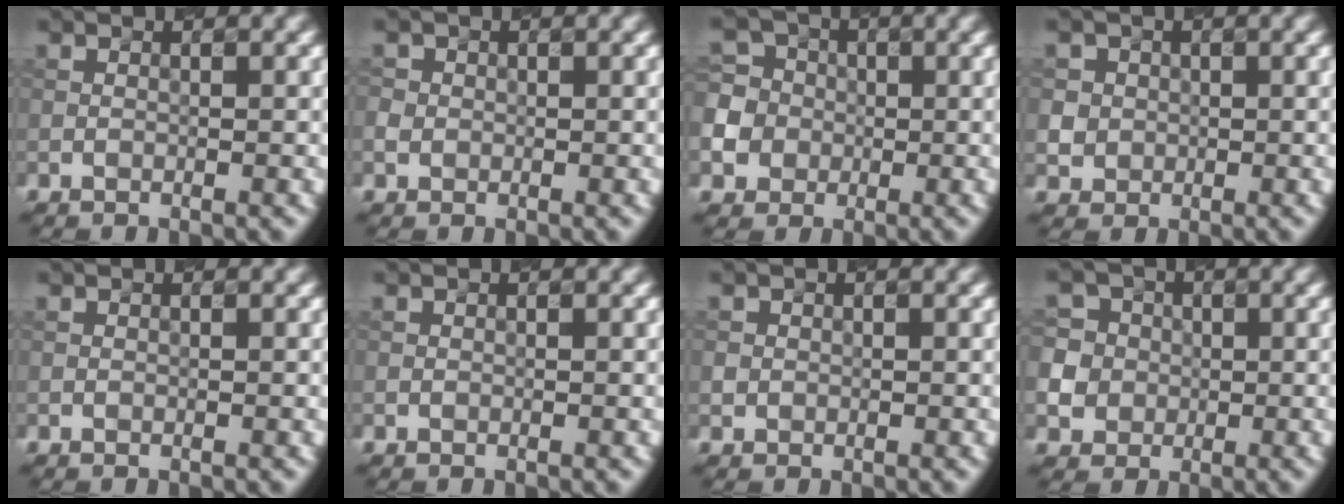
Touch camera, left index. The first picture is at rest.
{"total": 1.3, "force": [0.0, 1.3, 0.3], "torque": [-0.001, -0.001, -0.002]}
{"total": 8.9, "force": [-2.0, 8.3, 2.6], "torque": [-0.067, 0.008, -0.062]}
{"total": 3.6, "force": [1.0, 3.3, 1.1], "torque": [-0.020, 0.008, 0.019]}
{"total": 0.0}
{"total": 0.0}
{"total": 0.8, "force": [0.0, 0.8, 0.1], "torque": [0.006, -0.003, 0.000]}
{"total": 8.5, "force": [0.4, 8.1, 2.5], "torque": [-0.068, 0.022, -0.001]}